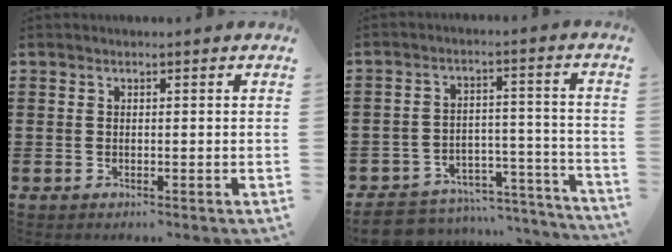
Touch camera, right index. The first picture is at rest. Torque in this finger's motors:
{"motor_torque": [-1.21, 0.62, -1.05, -0.21]}